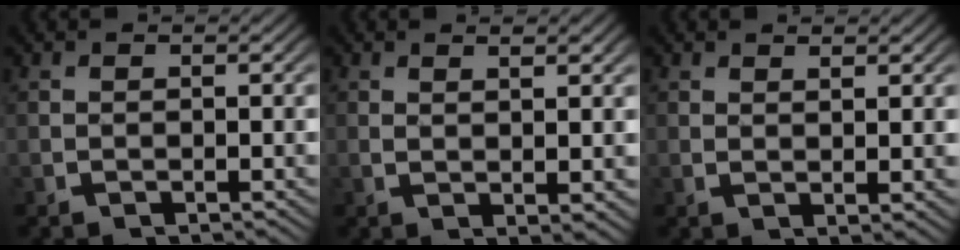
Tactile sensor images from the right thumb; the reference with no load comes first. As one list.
[{"total": 2.4, "force": [0.9, 0.1, 2.2], "torque": [-0.038, -0.007, 0.024]}, {"total": 1.6, "force": [1.2, 0.0, 1.1], "torque": [-0.018, -0.006, 0.028]}]